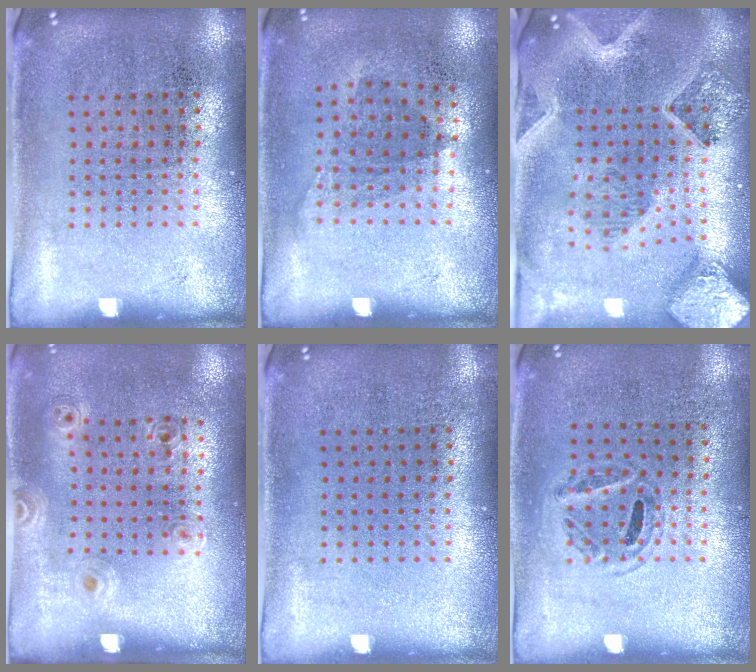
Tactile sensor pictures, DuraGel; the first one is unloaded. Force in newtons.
{"total": 1.1, "press": 0.8, "slide": 0.7}
{"total": 3.0, "press": 2.6, "slide": 1.6}
{"total": 1.1, "press": 0.9, "slide": 0.7}
{"total": 0.0}
{"total": 1.0, "press": 0.7, "slide": 0.6}